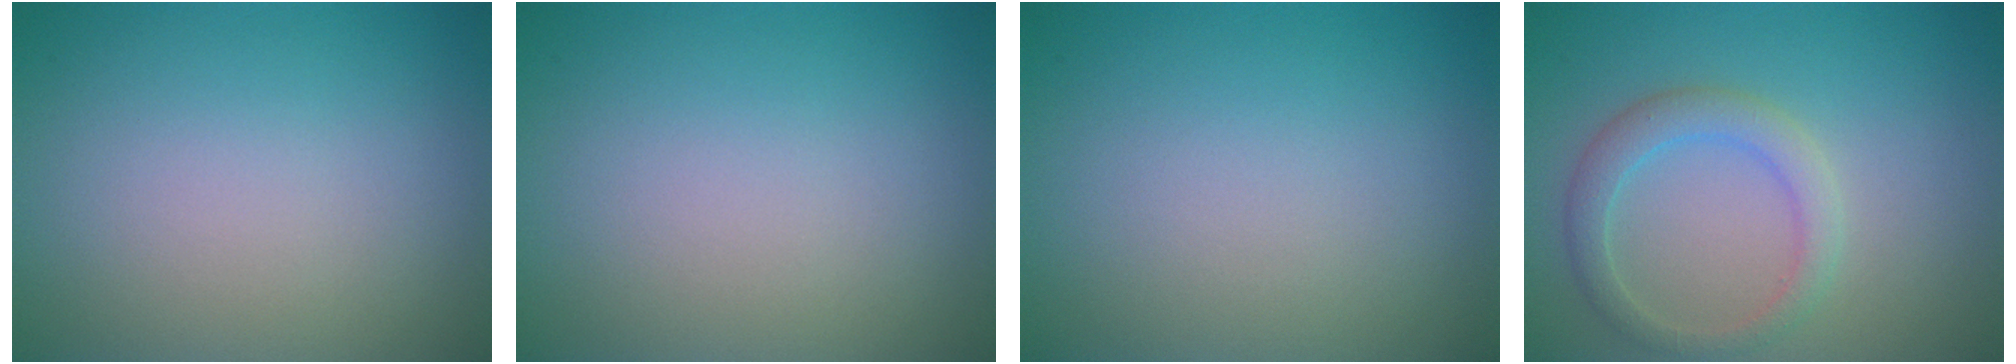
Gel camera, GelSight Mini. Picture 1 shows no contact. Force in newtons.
{"total": 0.0}
{"total": 0.0}
{"total": 2.7, "press": 2.7, "slide": 0.2}